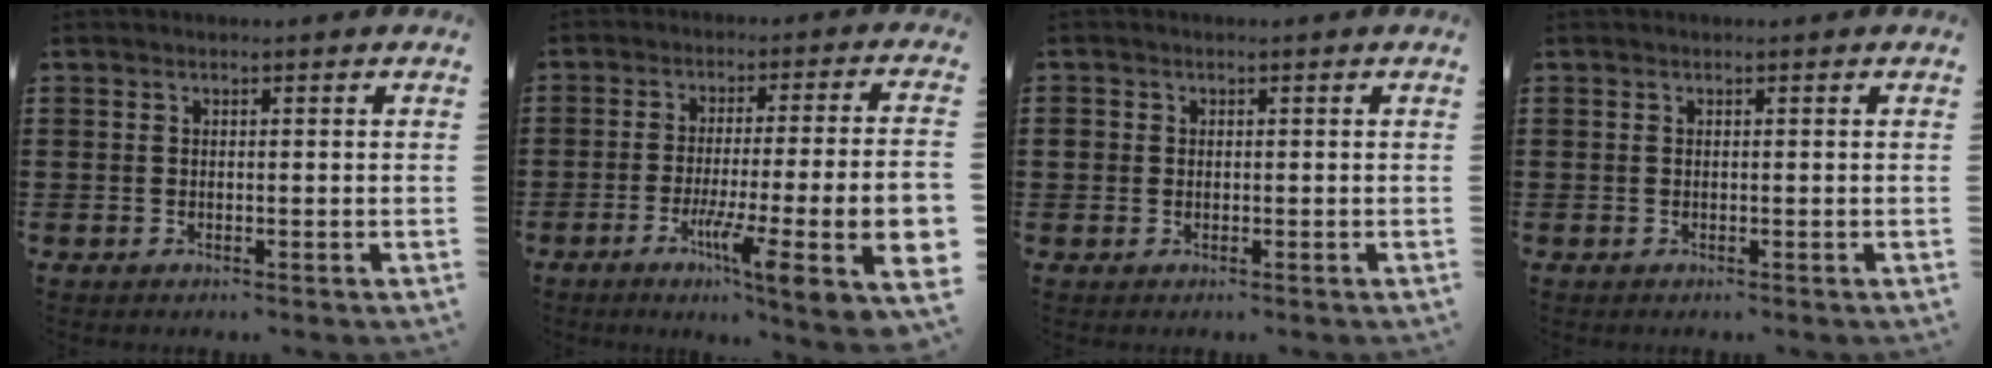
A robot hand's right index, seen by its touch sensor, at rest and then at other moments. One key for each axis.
{"total": 12.5, "fx": -3.2, "fy": 1.5, "fz": 12.0, "tx": -0.207, "ty": -0.015, "tz": -0.056}
{"total": 1.4, "fx": 0.1, "fy": 1.3, "fz": 0.5, "tx": -0.013, "ty": 0.006, "tz": 0.001}
{"total": 0.0}